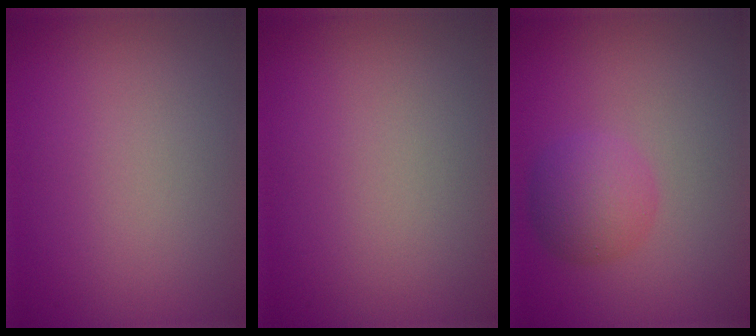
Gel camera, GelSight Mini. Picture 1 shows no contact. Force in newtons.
{"total": 0.0}
{"total": 3.2, "press": 3.2, "slide": 0.0}